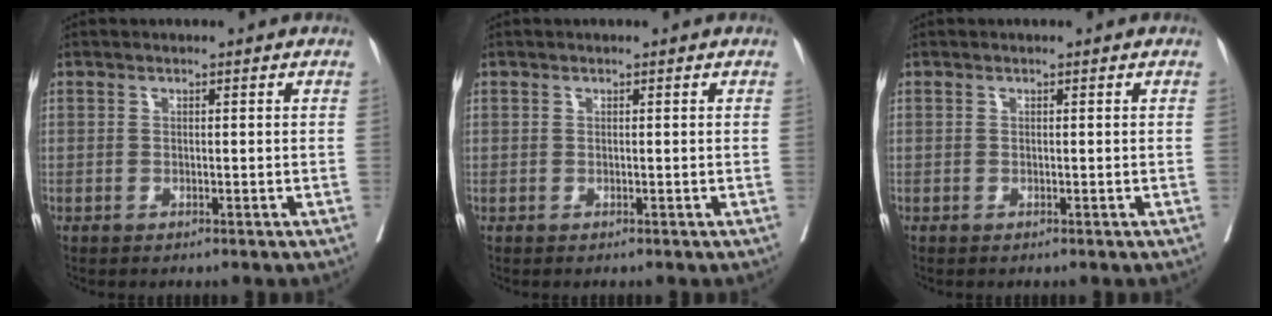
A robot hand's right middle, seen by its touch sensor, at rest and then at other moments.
{"total": 0.0}
{"total": 0.0}